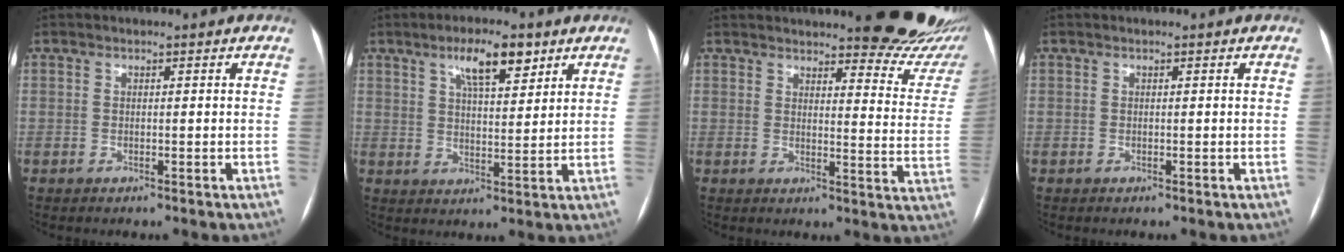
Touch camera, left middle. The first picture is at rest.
{"total": 7.7, "force": [4.6, 2.2, 5.8], "torque": [-0.103, 0.010, 0.078]}
{"total": 16.6, "force": [15.4, 2.6, 5.7], "torque": [-0.044, -0.082, 0.156]}
{"total": 0.0}